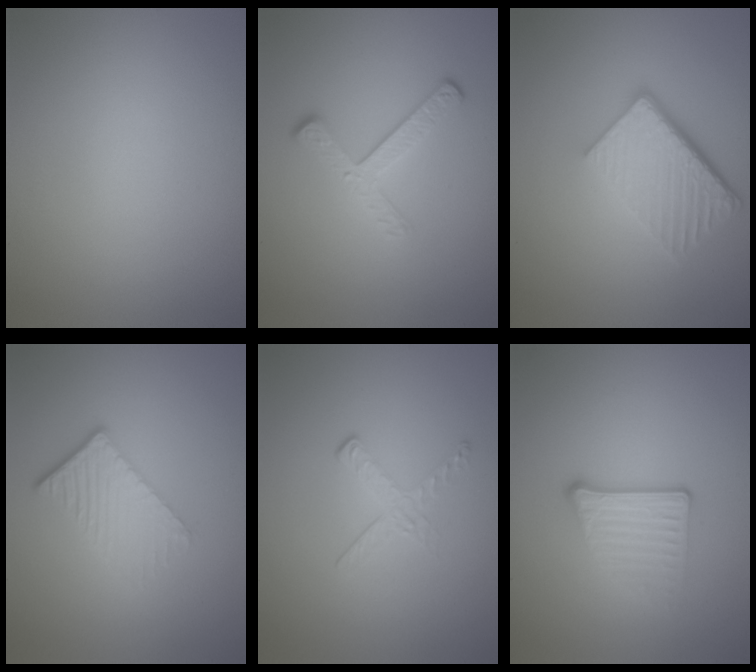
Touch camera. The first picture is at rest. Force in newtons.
{"total": 3.4, "press": 2.5, "slide": 2.3}
{"total": 6.0, "press": 4.1, "slide": 4.4}
{"total": 3.1, "press": 2.7, "slide": 1.7}
{"total": 1.7, "press": 0.7, "slide": 1.5}
{"total": 3.3, "press": 2.4, "slide": 2.3}